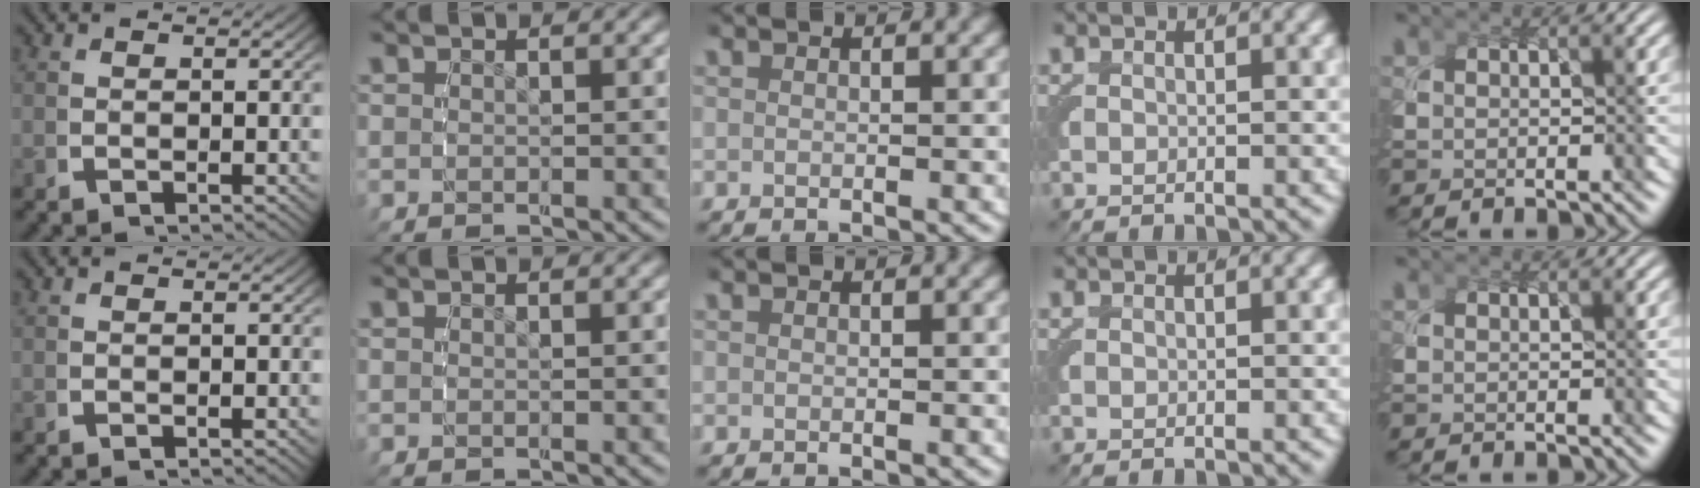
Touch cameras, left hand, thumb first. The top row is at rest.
{}